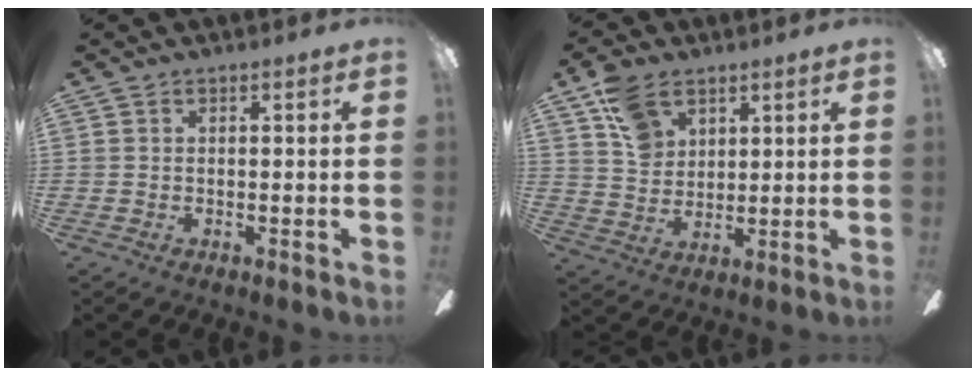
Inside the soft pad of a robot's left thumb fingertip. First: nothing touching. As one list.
[{"total": 9.8, "force": [5.9, 6.4, 4.4], "torque": [-0.085, -0.013, 0.116]}]